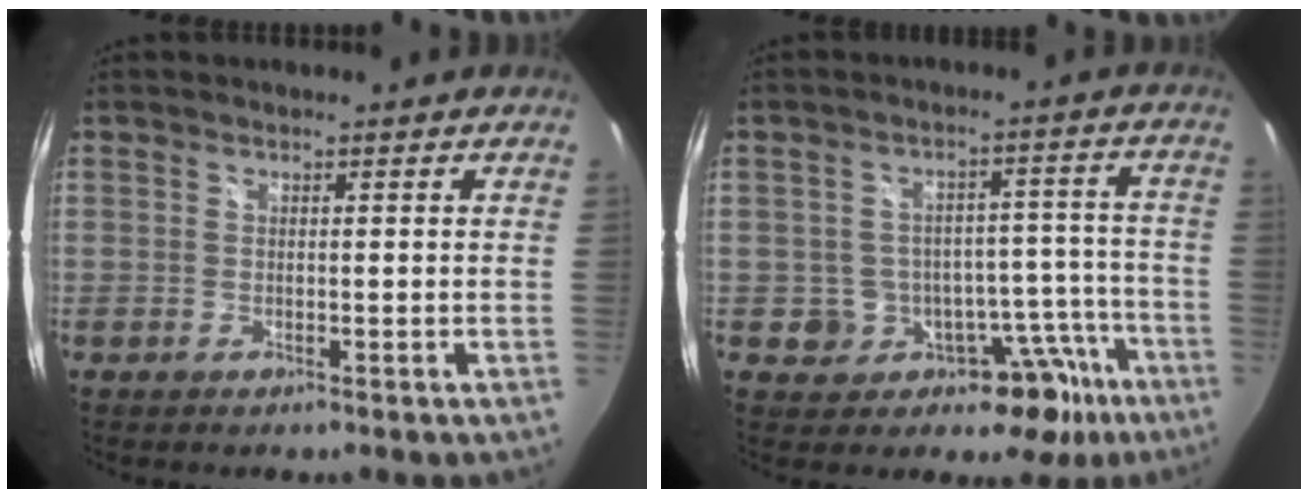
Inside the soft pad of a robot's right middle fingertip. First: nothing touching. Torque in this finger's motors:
{"motor_torque": [0.05, -0.10, 0.04, 0.00]}